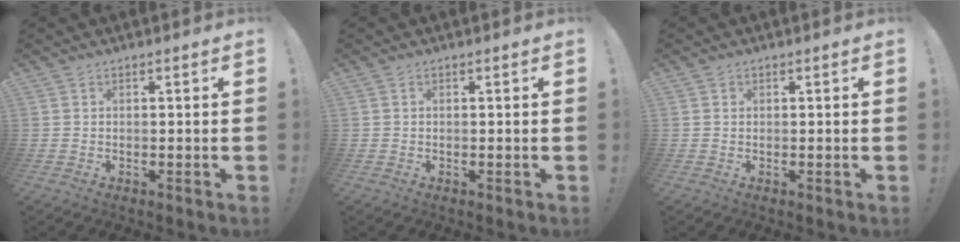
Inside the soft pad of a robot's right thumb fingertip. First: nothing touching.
{"total": 0.0}
{"total": 0.8, "force": [0.8, -0.1, -0.1], "torque": [0.003, -0.002, 0.015]}